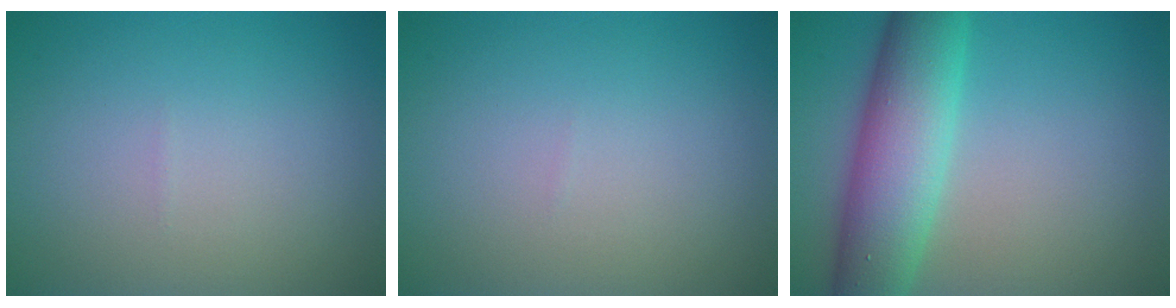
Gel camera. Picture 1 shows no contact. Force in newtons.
{"total": 0.0}
{"total": 8.2, "press": 8.2, "slide": 0.3}